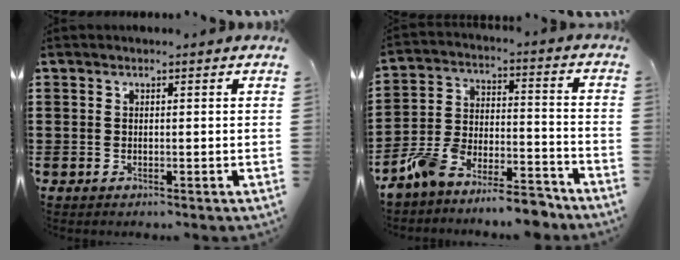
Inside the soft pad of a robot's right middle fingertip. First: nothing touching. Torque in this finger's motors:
{"motor_torque": [1.77, -0.37, 0.23, 0.16]}